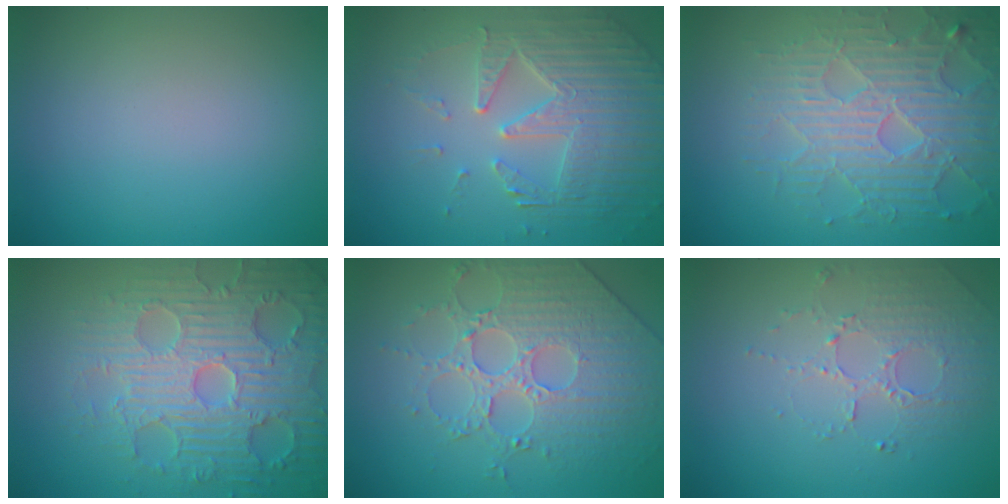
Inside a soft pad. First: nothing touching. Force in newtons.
{"total": 5.7, "press": 4.7, "slide": 3.3}
{"total": 6.1, "press": 5.2, "slide": 3.1}
{"total": 7.7, "press": 6.3, "slide": 4.5}
{"total": 4.5, "press": 4.5, "slide": 0.7}
{"total": 1.9, "press": 1.5, "slide": 1.1}